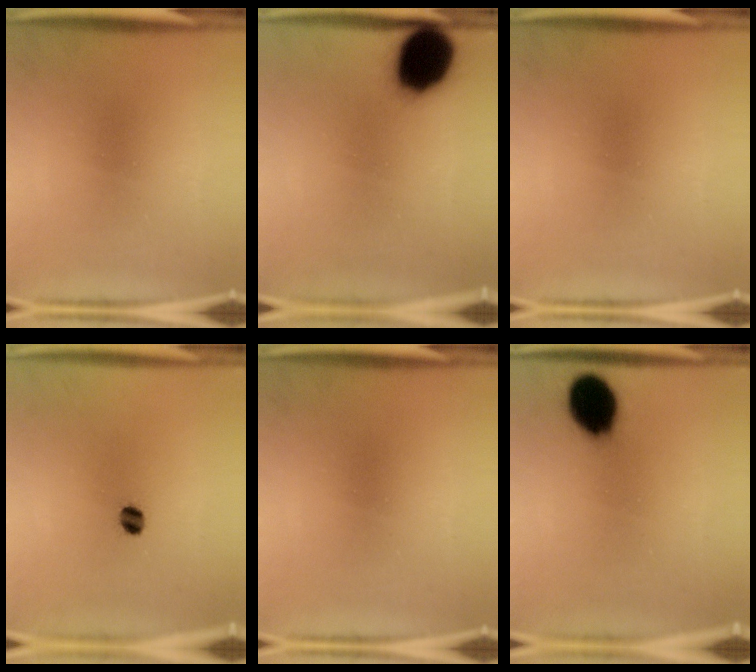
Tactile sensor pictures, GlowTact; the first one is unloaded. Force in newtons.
{"total": 14.7}
{"total": 0.0}
{"total": 2.8}
{"total": 0.0}
{"total": 11.8}